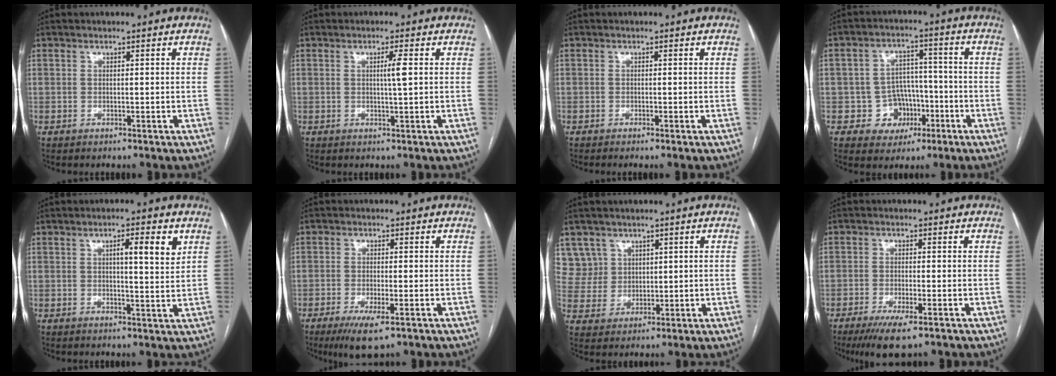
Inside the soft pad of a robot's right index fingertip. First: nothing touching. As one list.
[{"total": 2.4, "force": [0.5, -0.3, 2.3], "torque": [-0.042, -0.003, 0.007]}, {"total": 0.7, "force": [-0.5, -0.2, 0.5], "torque": [-0.011, 0.001, -0.010]}, {"total": 7.1, "force": [-2.6, 6.5, 1.1], "torque": [-0.001, 0.023, -0.030]}, {"total": 5.2, "force": [2.2, 0.7, 4.7], "torque": [-0.071, 0.000, 0.030]}, {"total": 5.9, "force": [-3.2, 0.9, 4.9], "torque": [-0.089, -0.015, -0.051]}, {"total": 6.5, "force": [3.7, 5.4, -0.2], "torque": [0.006, 0.011, 0.086]}, {"total": 6.2, "force": [-3.8, 0.7, 4.8], "torque": [-0.085, -0.016, -0.063]}]